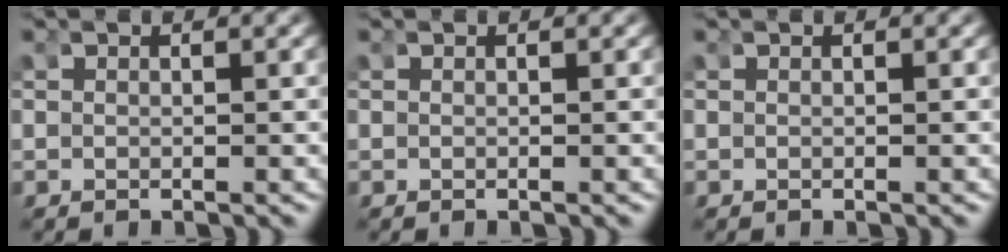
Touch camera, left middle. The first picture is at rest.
{"total": 0.0}
{"total": 0.0}